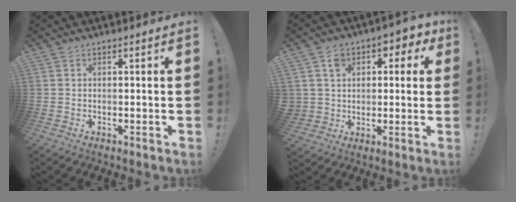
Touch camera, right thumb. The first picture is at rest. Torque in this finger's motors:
{"motor_torque": [0.82, 0.81, 0.11, 0.05, 0.20]}